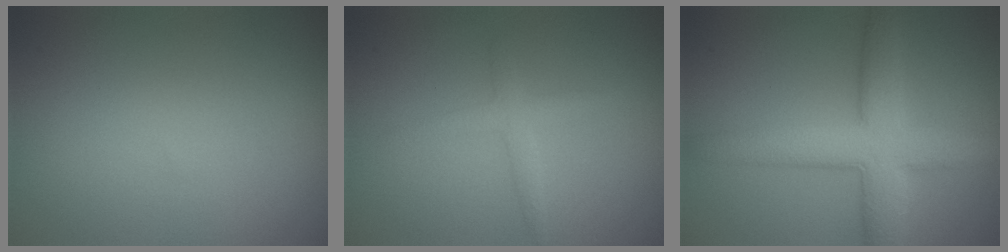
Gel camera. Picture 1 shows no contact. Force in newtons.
{"total": 1.6, "press": 1.6, "slide": 0.1}
{"total": 6.7, "press": 6.7, "slide": 0.2}